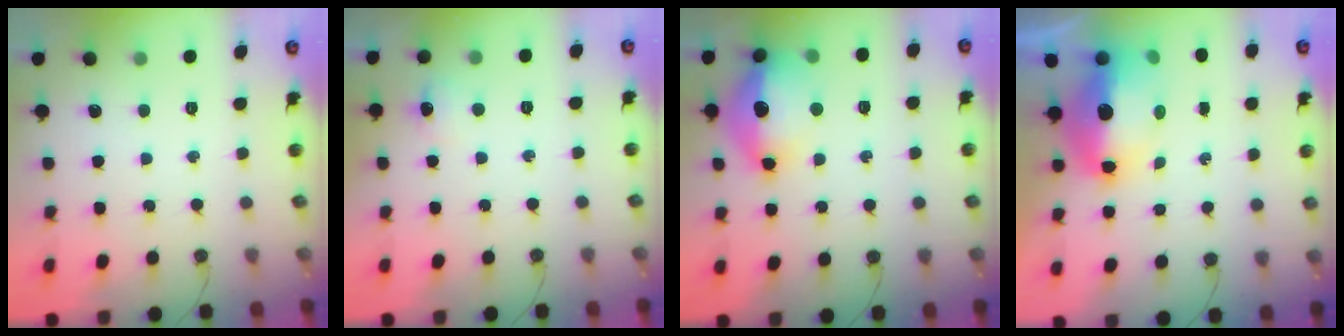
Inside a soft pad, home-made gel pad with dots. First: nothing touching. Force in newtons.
{"total": 5.8, "press": 5.8, "slide": 0.8}
{"total": 16.4, "press": 16.3, "slide": 1.8}
{"total": 12.7, "press": 12.6, "slide": 1.4}